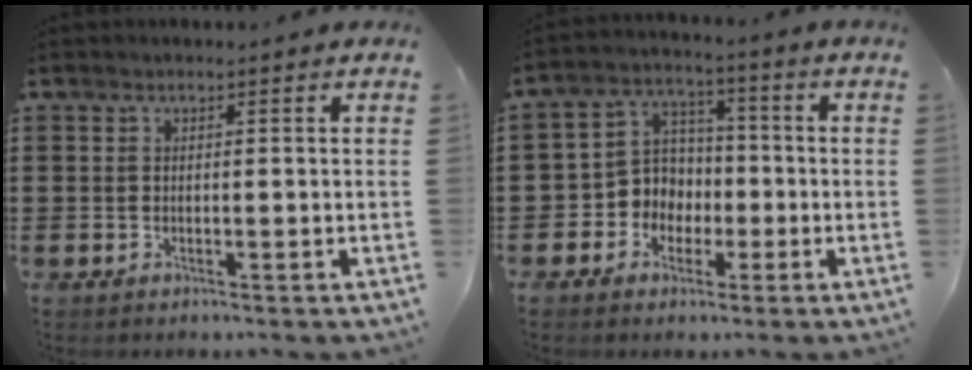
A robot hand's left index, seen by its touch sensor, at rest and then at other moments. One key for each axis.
{"total": 6.1, "fx": -1.7, "fy": 5.7, "fz": 1.3, "tx": -0.059, "ty": 0.008, "tz": -0.038}